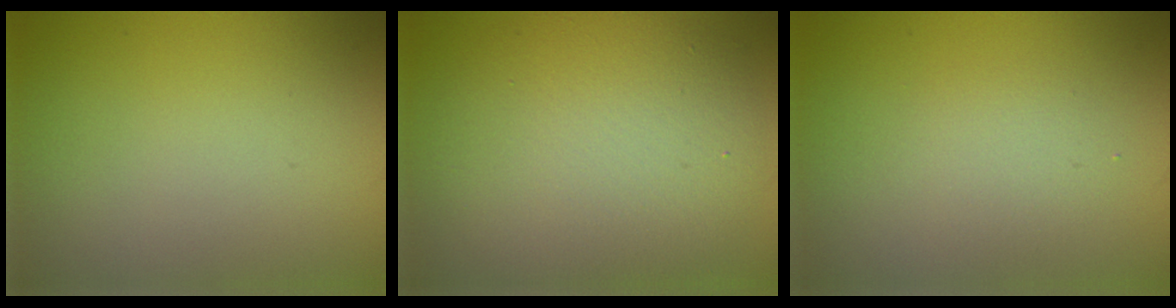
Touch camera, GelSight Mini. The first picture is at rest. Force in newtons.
{"total": 9.2, "press": 9.1, "slide": 0.9}
{"total": 1.9, "press": 1.9, "slide": 0.1}